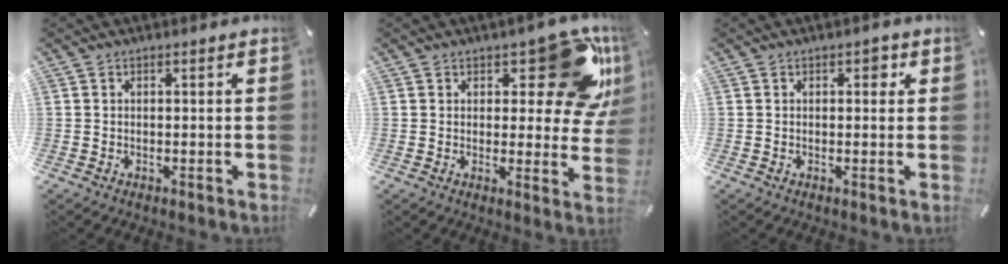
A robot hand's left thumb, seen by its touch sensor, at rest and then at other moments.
{"total": 16.7, "force": [9.2, 7.2, 11.9], "torque": [-0.128, -0.066, 0.152]}
{"total": 2.0, "force": [0.6, 1.3, 1.5], "torque": [-0.006, -0.001, 0.002]}